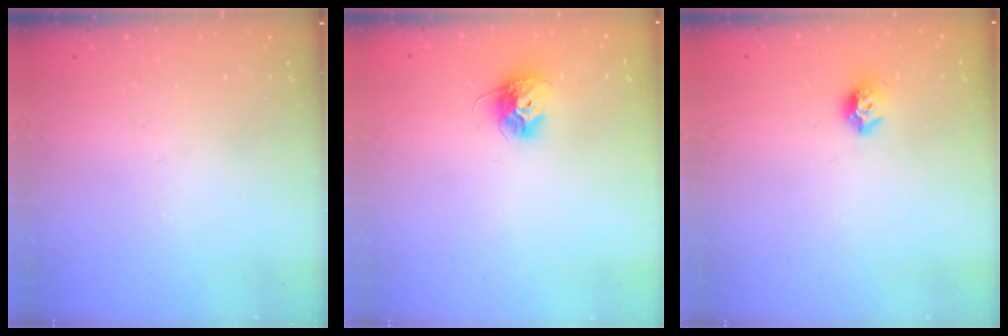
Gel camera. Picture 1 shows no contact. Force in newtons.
{"total": 9.8, "press": 9.8, "slide": 0.3}
{"total": 7.9, "press": 7.9, "slide": 0.7}